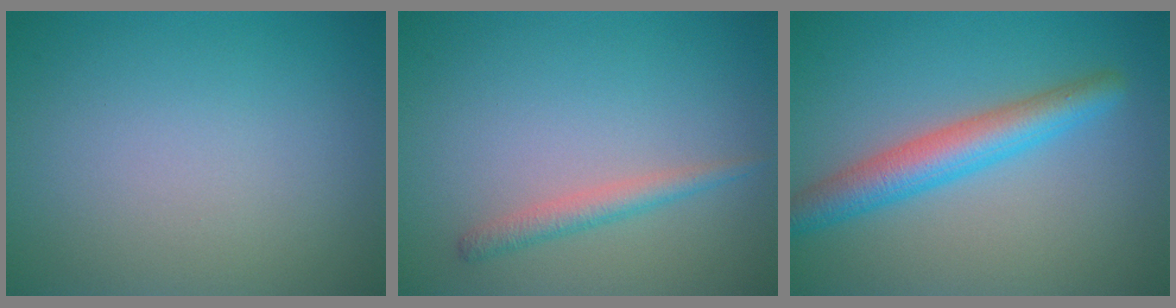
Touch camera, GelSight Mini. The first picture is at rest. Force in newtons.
{"total": 1.8, "press": 1.8, "slide": 0.1}
{"total": 4.6, "press": 4.6, "slide": 0.1}